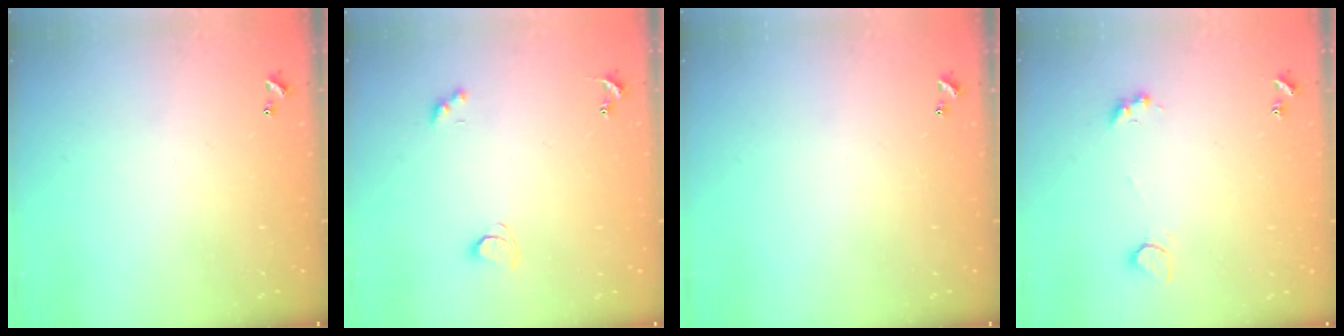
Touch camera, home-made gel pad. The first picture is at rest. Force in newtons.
{"total": 1.7, "press": 1.6, "slide": 0.4}
{"total": 0.0}
{"total": 2.5, "press": 2.3, "slide": 1.1}